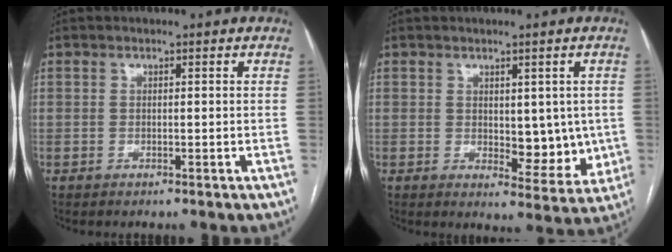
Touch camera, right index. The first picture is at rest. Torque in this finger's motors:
{"motor_torque": [0.49, 0.52, 0.12, 0.03]}